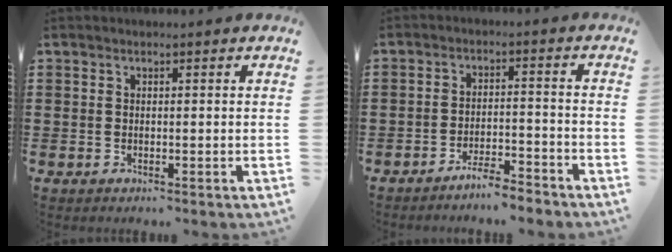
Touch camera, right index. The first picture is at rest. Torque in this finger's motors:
{"motor_torque": [-0.10, 1.59, -0.54, -0.21]}